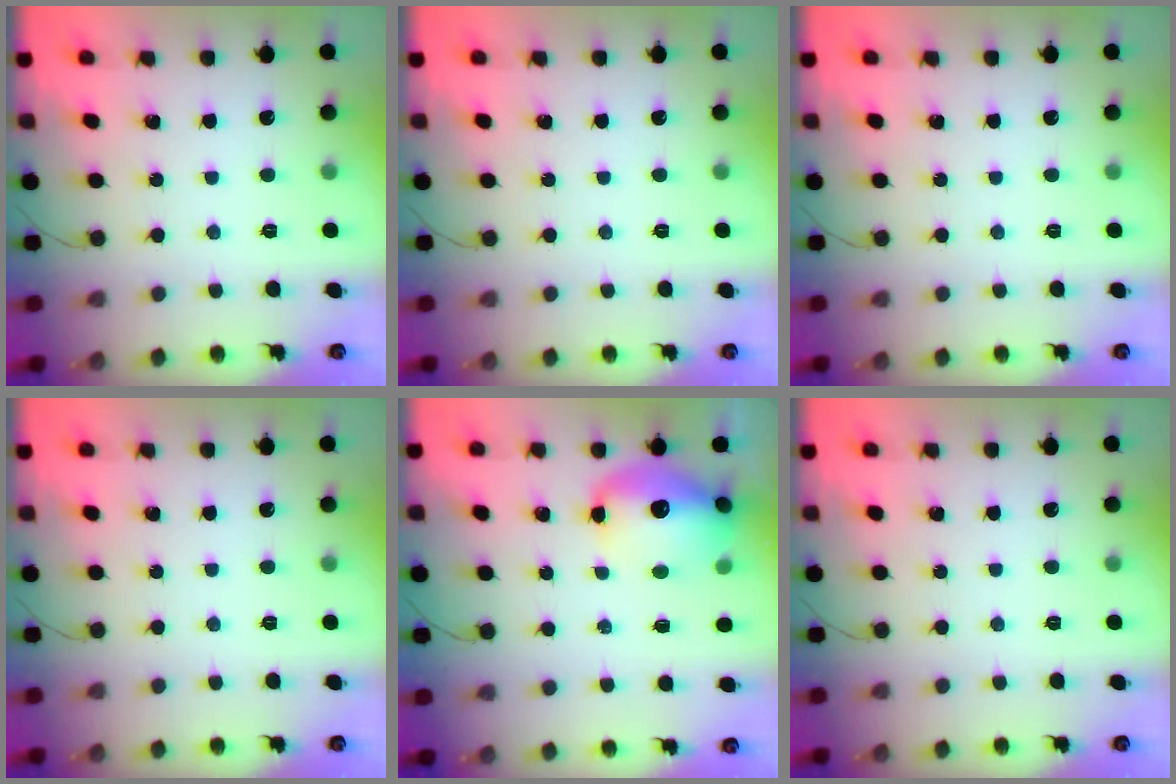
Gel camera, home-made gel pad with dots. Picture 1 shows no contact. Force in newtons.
{"total": 0.0}
{"total": 0.0}
{"total": 0.0}
{"total": 12.8, "press": 12.4, "slide": 3.3}
{"total": 0.0}